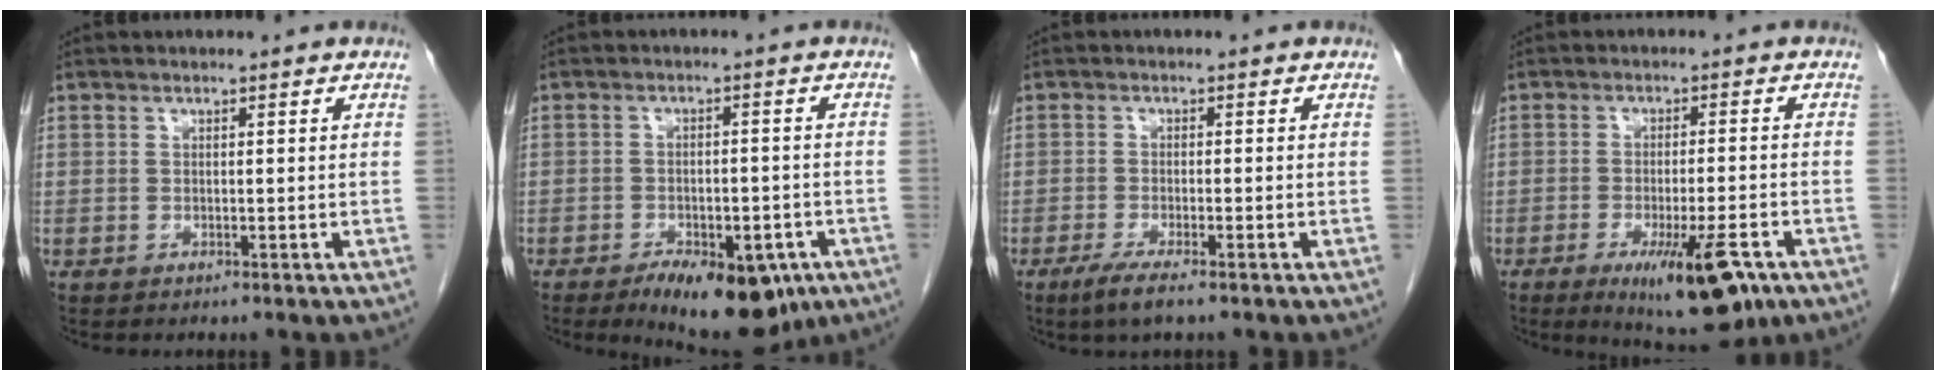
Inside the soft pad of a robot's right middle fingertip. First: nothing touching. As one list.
[{"total": 12.4, "force": [-7.8, 5.5, 8.0], "torque": [-0.104, -0.002, -0.107]}, {"total": 3.8, "force": [-2.5, 0.2, 2.9], "torque": [-0.063, -0.013, -0.047]}, {"total": 11.7, "force": [-6.4, 2.4, 9.5], "torque": [-0.136, -0.020, -0.087]}]